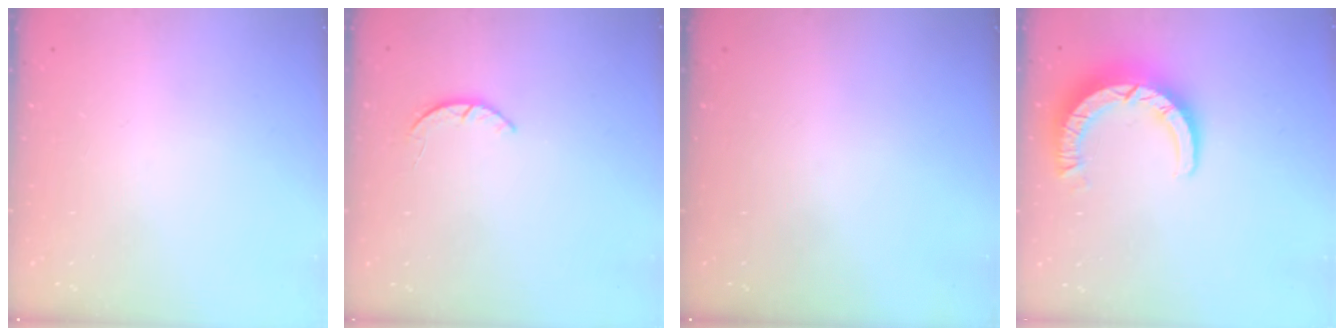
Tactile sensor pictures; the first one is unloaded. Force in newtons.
{"total": 1.9, "press": 1.9, "slide": 0.3}
{"total": 0.0}
{"total": 9.0, "press": 9.0, "slide": 1.0}